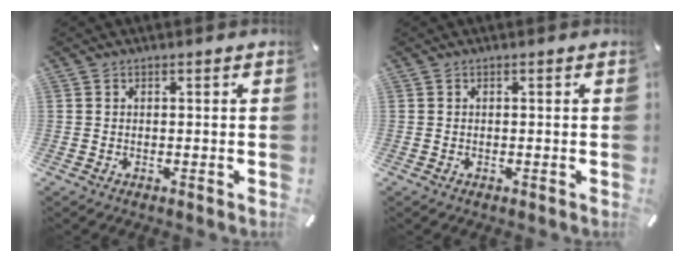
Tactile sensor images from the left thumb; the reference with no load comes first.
{"total": 0.0}